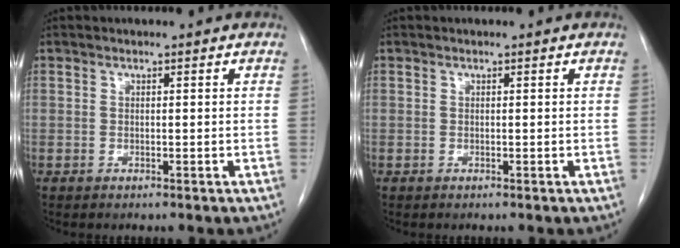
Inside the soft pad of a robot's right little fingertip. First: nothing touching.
{"total": 0.0}